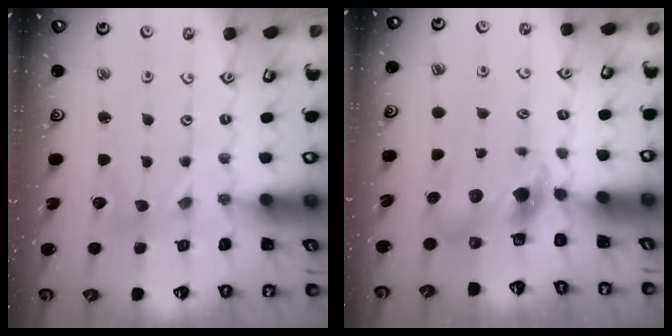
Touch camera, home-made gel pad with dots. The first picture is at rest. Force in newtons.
{"total": 6.0, "press": 5.9, "slide": 0.9}